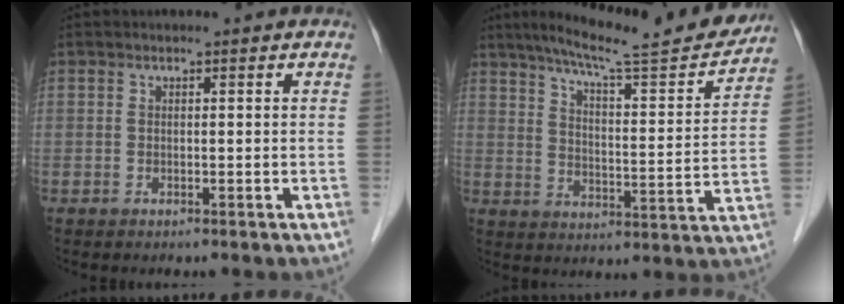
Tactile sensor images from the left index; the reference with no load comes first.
{"total": 19.0, "force": [16.8, 1.0, 8.7], "torque": [-0.131, -0.027, 0.231]}